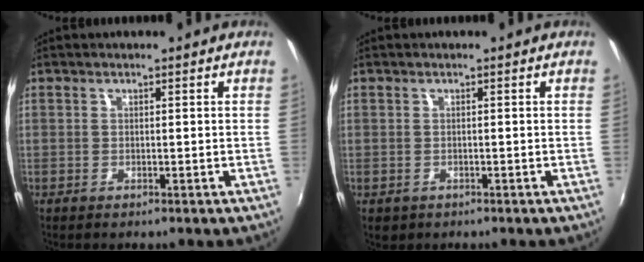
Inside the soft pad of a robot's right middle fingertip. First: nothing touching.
{"total": 1.4, "force": [-0.5, 1.1, 0.7], "torque": [-0.015, -0.005, -0.005]}